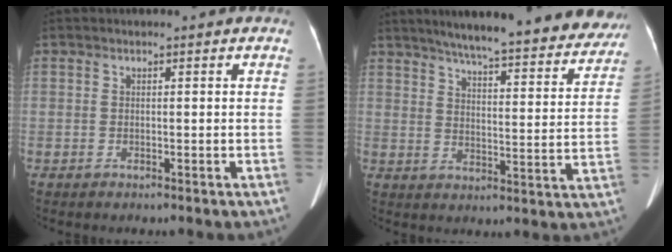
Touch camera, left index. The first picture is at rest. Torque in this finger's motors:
{"motor_torque": [0.88, -1.26, 0.20, 0.04]}